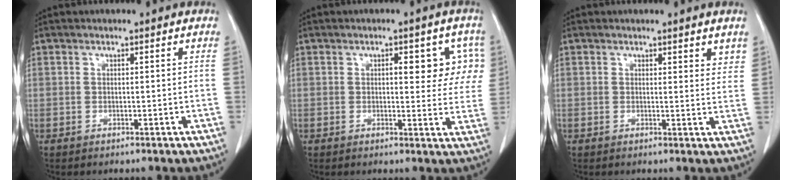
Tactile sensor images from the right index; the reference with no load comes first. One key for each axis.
{"total": 7.7, "fx": 2.5, "fy": 3.4, "fz": 6.4, "tx": -0.056, "ty": 0.015, "tz": 0.023}
{"total": 2.9, "fx": 2.2, "fy": 0.9, "fz": 1.6, "tx": -0.009, "ty": -0.010, "tz": 0.023}